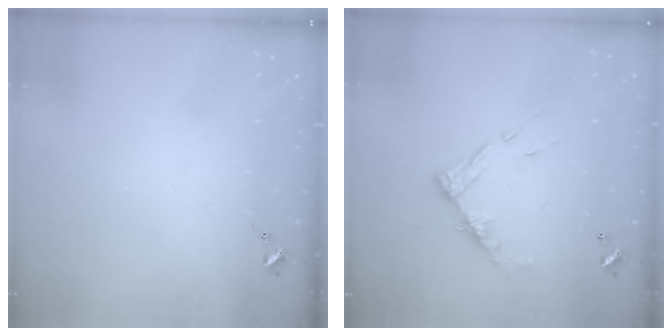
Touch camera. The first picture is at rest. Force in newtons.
{"total": 12.1, "press": 12.1, "slide": 1.1}